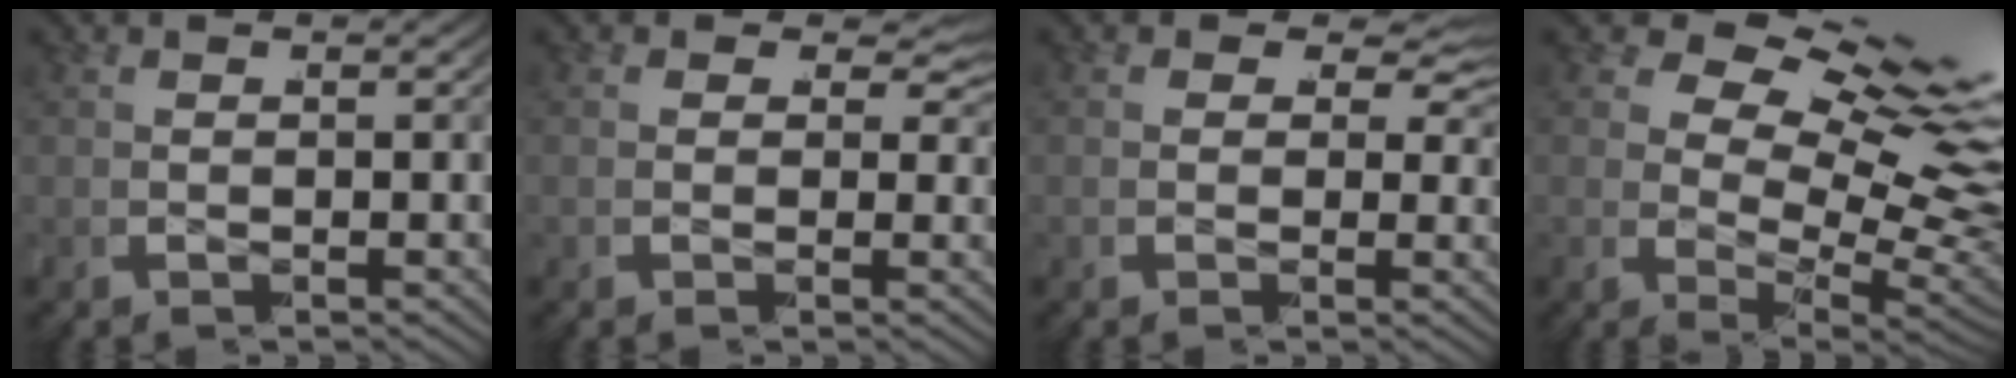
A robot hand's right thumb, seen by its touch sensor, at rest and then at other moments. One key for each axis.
{"total": 3.0, "fx": 0.6, "fy": 1.9, "fz": 2.3, "tx": -0.034, "ty": -0.006, "tz": 0.009}
{"total": 3.5, "fx": 0.7, "fy": 2.1, "fz": 2.6, "tx": -0.040, "ty": -0.006, "tz": 0.010}
{"total": 12.9, "fx": 0.9, "fy": 8.0, "fz": 10.1, "tx": -0.173, "ty": -0.035, "tz": 0.026}